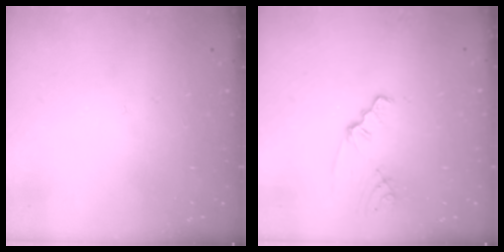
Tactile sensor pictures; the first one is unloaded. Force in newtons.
{"total": 1.9, "press": 1.9, "slide": 0.2}